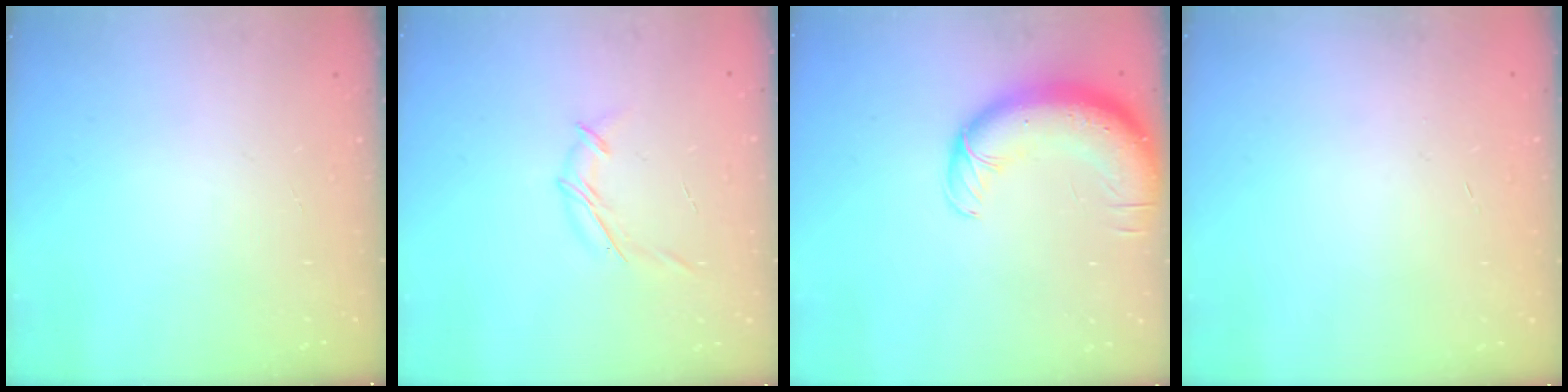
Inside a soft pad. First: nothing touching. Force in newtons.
{"total": 6.8, "press": 6.7, "slide": 0.9}
{"total": 13.5, "press": 13.0, "slide": 3.6}
{"total": 0.6, "press": 0.5, "slide": 0.2}